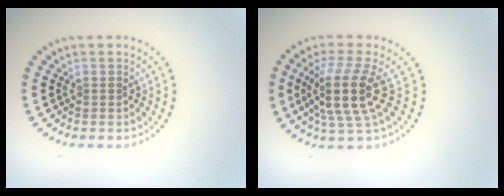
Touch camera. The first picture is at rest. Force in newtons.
{"total": 4.8, "press": 3.8, "slide": 3.0}